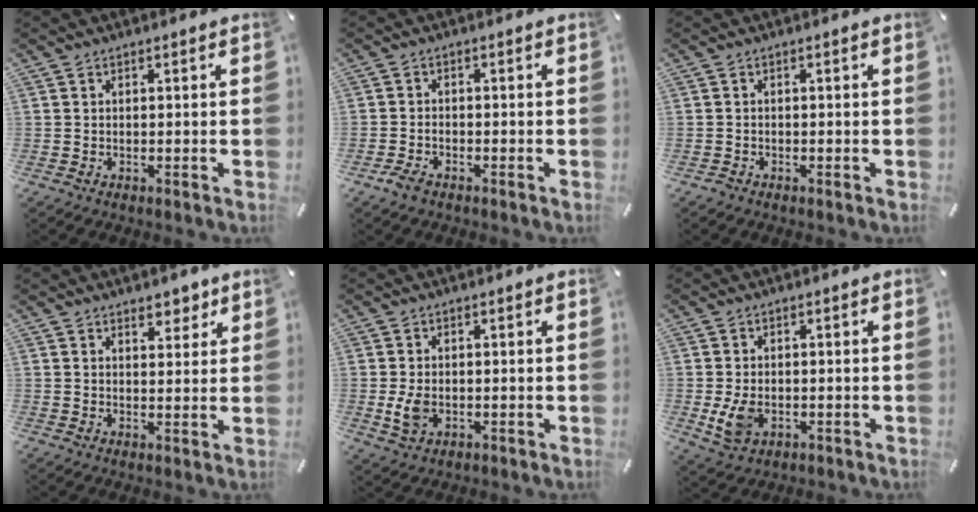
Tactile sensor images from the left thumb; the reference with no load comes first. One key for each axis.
{"total": 2.2, "fx": -1.7, "fy": 1.2, "fz": 0.8, "tx": -0.021, "ty": 0.006, "tz": -0.036}
{"total": 0.8, "fx": -0.6, "fy": 0.4, "fz": 0.0, "tx": 0.001, "ty": 0.003, "tz": -0.015}
{"total": 4.2, "fx": 3.2, "fy": 2.5, "fz": 1.1, "tx": 0.002, "ty": -0.016, "tz": 0.051}
{"total": 4.3, "fx": -0.5, "fy": 3.2, "fz": 2.9, "tx": -0.064, "ty": -0.005, "tz": -0.012}
{"total": 5.6, "fx": -0.9, "fy": 4.2, "fz": 3.7, "tx": -0.088, "ty": -0.007, "tz": -0.020}